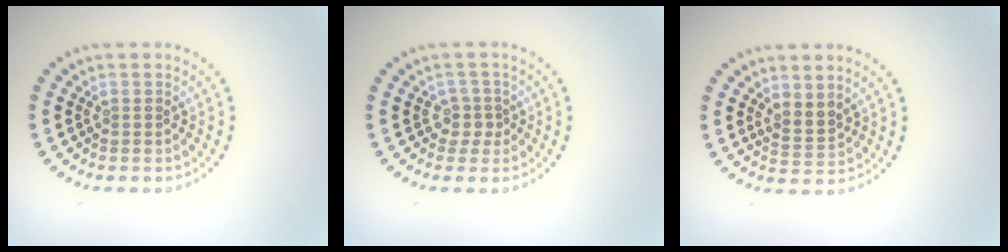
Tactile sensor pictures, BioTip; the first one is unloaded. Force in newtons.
{"total": 1.7, "press": 1.1, "slide": 1.3}
{"total": 2.0, "press": 1.5, "slide": 1.4}